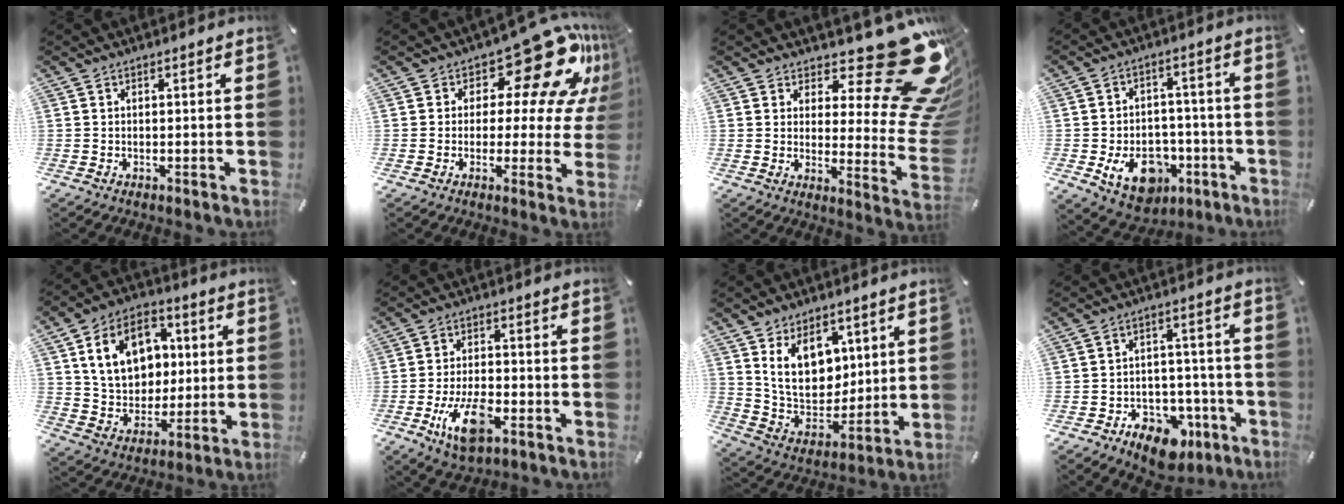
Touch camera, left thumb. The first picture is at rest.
{"total": 18.3, "force": [10.5, 8.3, 12.4], "torque": [-0.162, -0.081, 0.174]}
{"total": 23.9, "force": [14.0, 8.0, 17.6], "torque": [-0.206, -0.115, 0.237]}
{"total": 12.9, "force": [-4.6, 9.8, 7.0], "torque": [-0.106, 0.026, -0.073]}
{"total": 15.3, "force": [3.8, 12.4, 8.1], "torque": [-0.138, 0.006, 0.076]}
{"total": 10.9, "force": [-4.7, 5.5, 8.1], "torque": [-0.159, 0.010, -0.084]}
{"total": 14.5, "force": [6.0, 10.9, 7.5], "torque": [-0.146, -0.029, 0.120]}
{"total": 10.0, "force": [-5.9, 7.0, 4.1], "torque": [-0.044, 0.037, -0.092]}